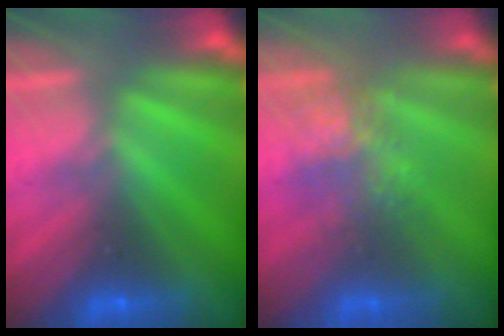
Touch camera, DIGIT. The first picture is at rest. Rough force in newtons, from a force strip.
{"total": 3.7}